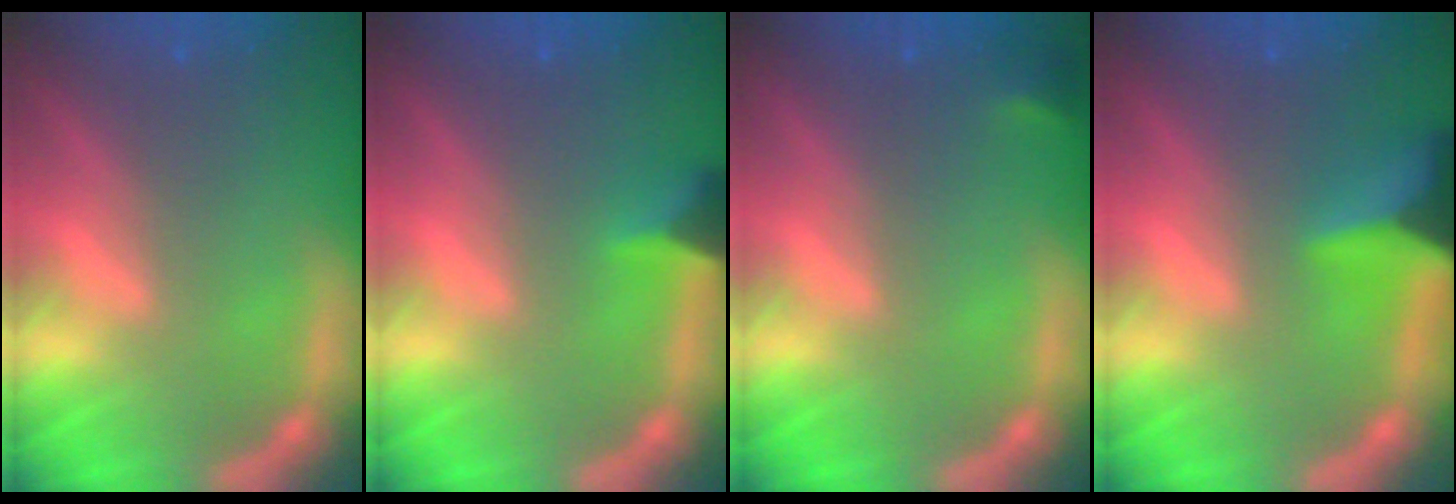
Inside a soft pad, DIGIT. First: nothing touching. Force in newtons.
{"total": 2.4}
{"total": 0.9}
{"total": 6.5}